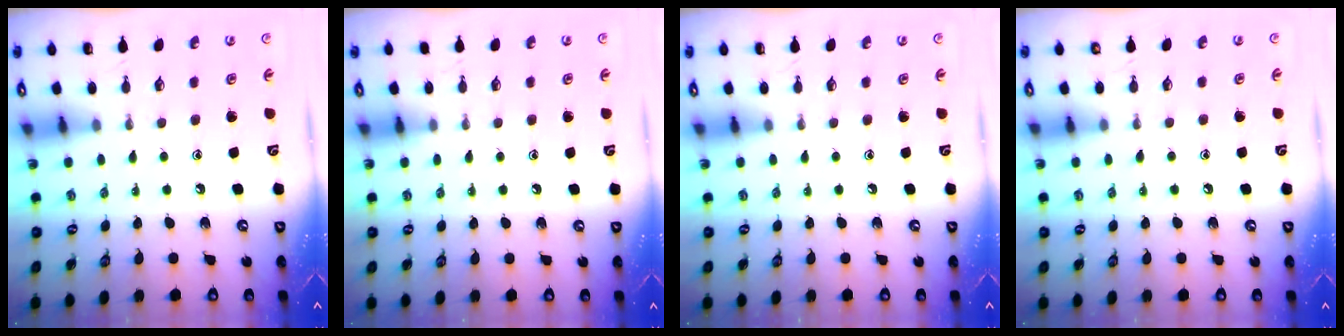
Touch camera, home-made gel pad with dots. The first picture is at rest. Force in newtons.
{"total": 3.0, "press": 2.9, "slide": 0.5}
{"total": 0.0}
{"total": 4.9, "press": 4.9, "slide": 0.7}